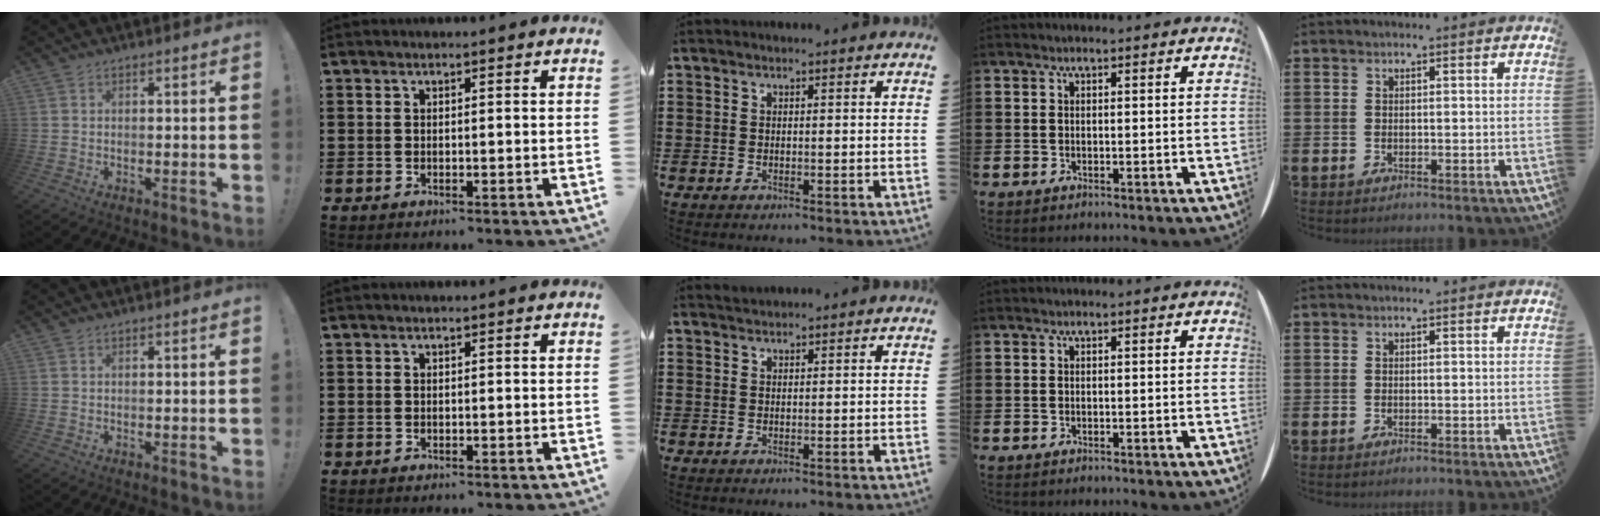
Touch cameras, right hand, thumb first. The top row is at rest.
{"middle": {"total": 1.0, "force": [1.0, 0.2, 0.0], "torque": [-0.003, 0.000, 0.018]}}